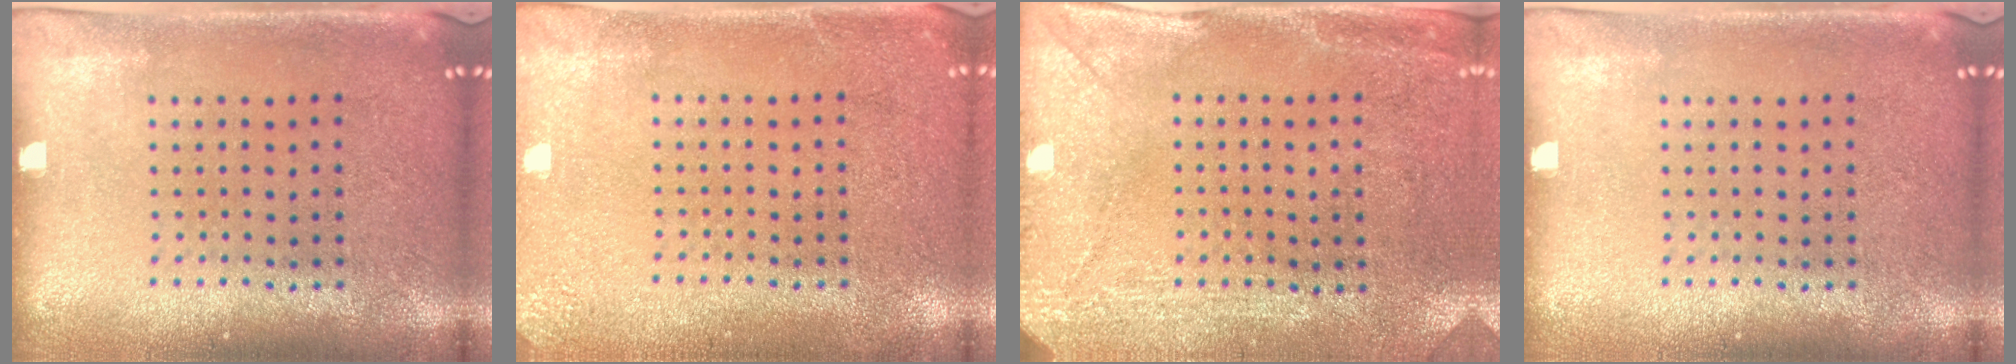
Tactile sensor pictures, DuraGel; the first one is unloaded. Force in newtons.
{"total": 2.4, "press": 2.4, "slide": 0.3}
{"total": 3.0, "press": 2.6, "slide": 1.4}
{"total": 0.0}